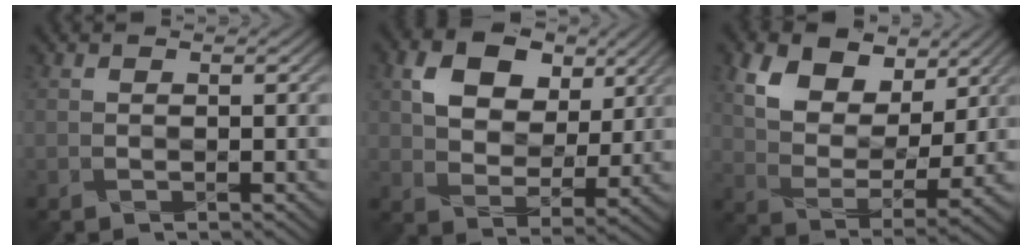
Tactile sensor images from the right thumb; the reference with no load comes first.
{"total": 9.9, "force": [4.7, 6.4, 5.8], "torque": [-0.115, 0.000, 0.083]}
{"total": 10.3, "force": [5.9, 5.9, 6.0], "torque": [-0.125, 0.002, 0.104]}